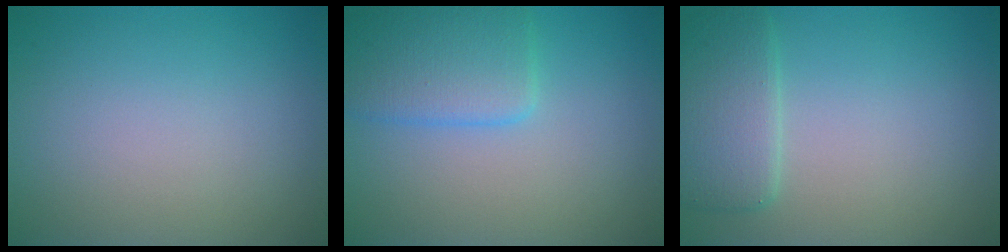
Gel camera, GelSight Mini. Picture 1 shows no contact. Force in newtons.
{"total": 4.2, "press": 4.1, "slide": 0.1}
{"total": 3.5, "press": 3.5, "slide": 0.1}